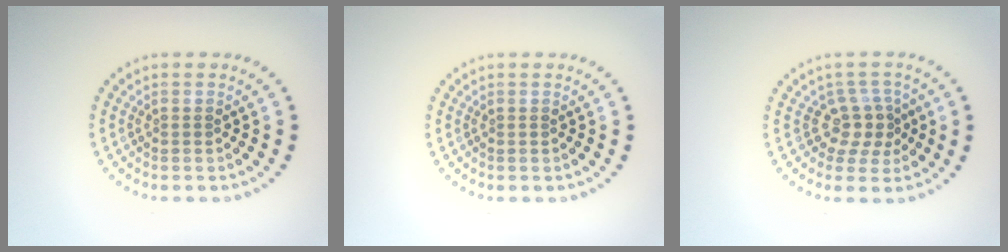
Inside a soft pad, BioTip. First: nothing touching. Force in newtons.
{"total": 0.0}
{"total": 2.9, "press": 2.2, "slide": 1.9}